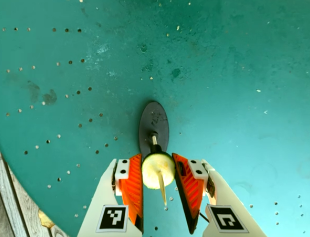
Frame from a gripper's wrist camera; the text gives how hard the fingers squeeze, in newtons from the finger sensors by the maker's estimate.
{"total": 12.4, "left": 12.7, "right": 12.2}